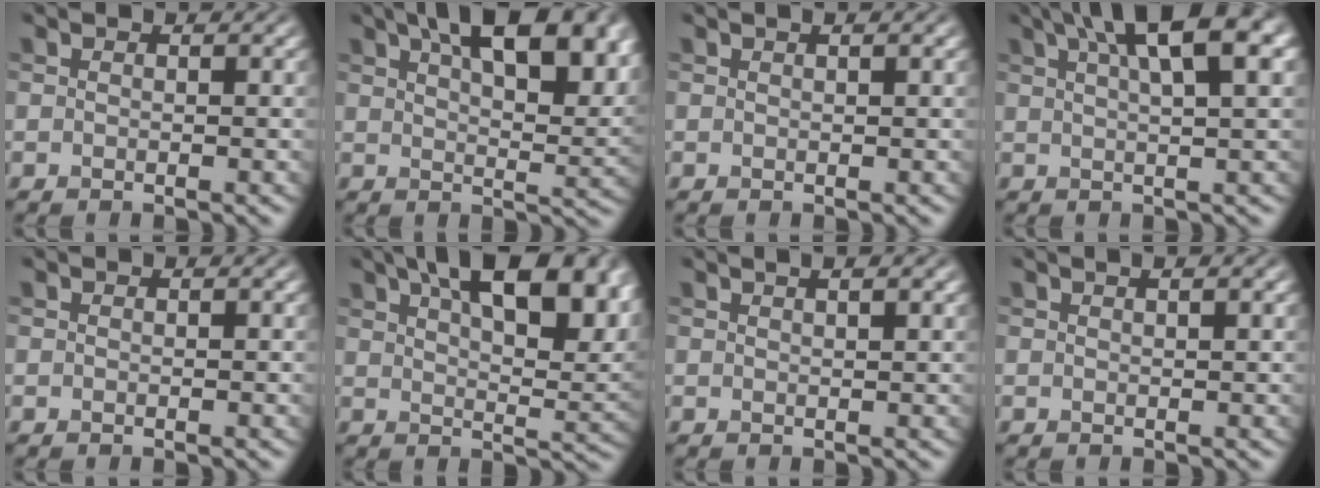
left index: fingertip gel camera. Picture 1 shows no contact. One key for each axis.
{"total": 12.5, "fx": 6.6, "fy": 5.2, "fz": 9.3, "tx": -0.105, "ty": 0.019, "tz": 0.095}
{"total": 0.9, "fx": 0.7, "fy": 0.2, "fz": 0.6, "tx": -0.002, "ty": -0.001, "tz": 0.007}
{"total": 9.2, "fx": 4.6, "fy": 2.5, "fz": 7.6, "tx": -0.078, "ty": 0.033, "tz": 0.061}
{"total": 0.0}
{"total": 14.1, "fx": 7.5, "fy": 5.8, "fz": 10.5, "tx": -0.120, "ty": 0.022, "tz": 0.111}
{"total": 2.8, "fx": 1.8, "fy": 1.1, "fz": 1.8, "tx": 0.000, "ty": 0.011, "tz": 0.005}
{"total": 1.9, "fx": 1.2, "fy": 0.7, "fz": 1.3, "tx": 0.002, "ty": 0.002, "tz": 0.002}